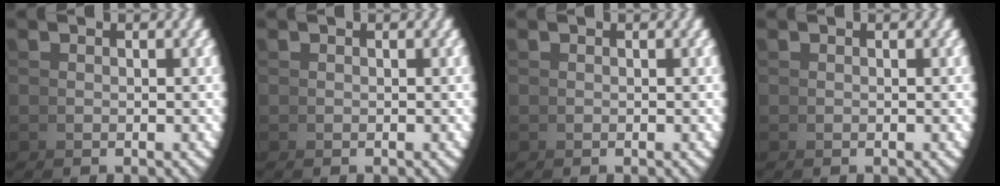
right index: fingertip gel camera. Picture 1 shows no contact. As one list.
[{"total": 0.0}, {"total": 0.0}, {"total": 0.0}]